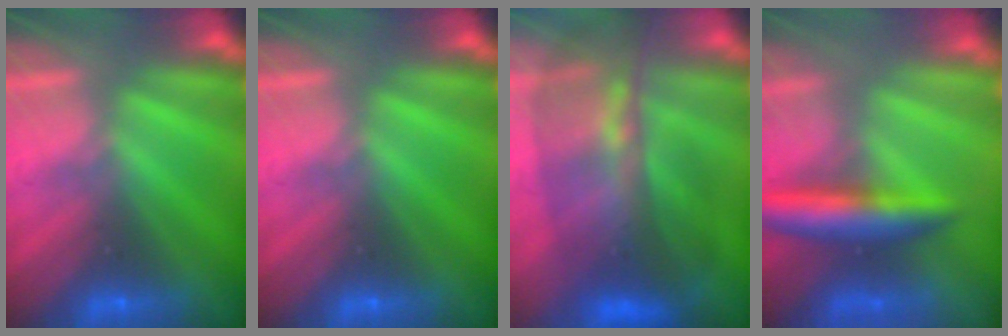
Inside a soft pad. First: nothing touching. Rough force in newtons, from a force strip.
{"total": 0.0}
{"total": 8.7}
{"total": 7.8}